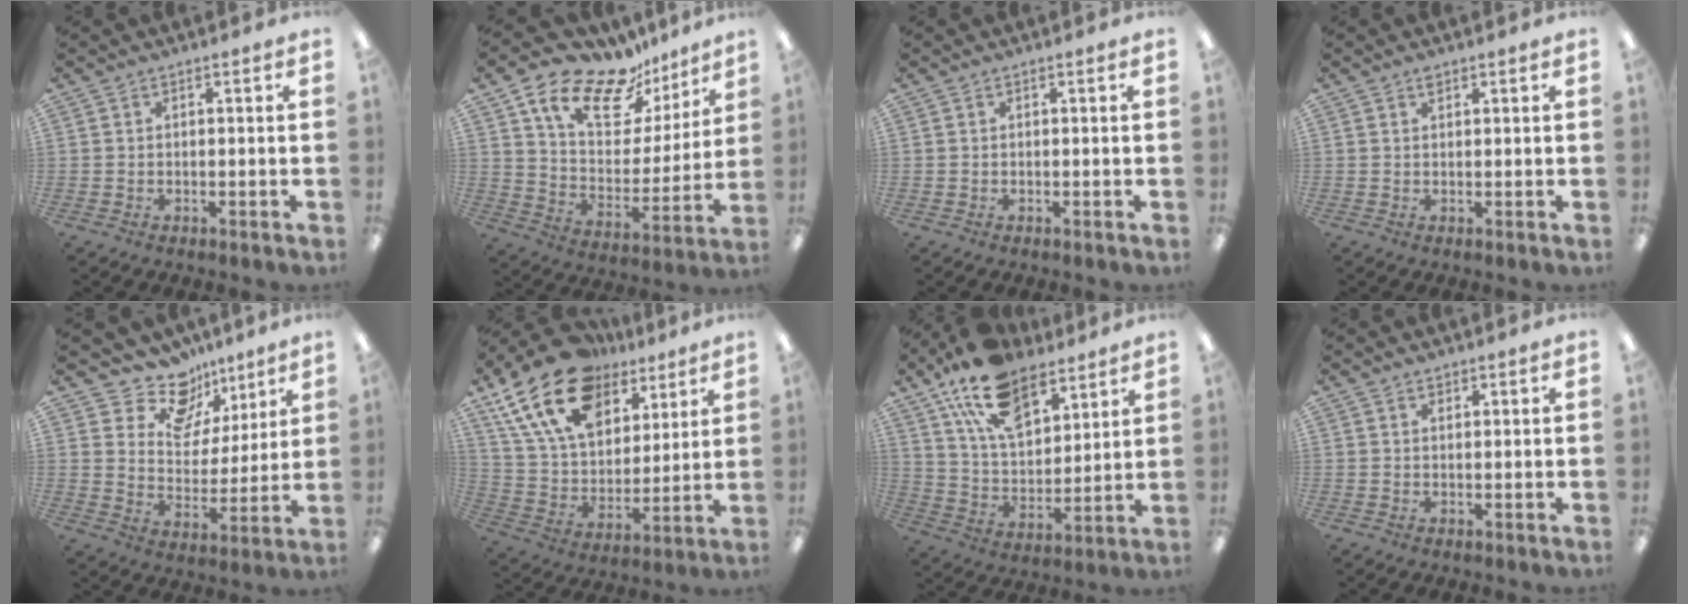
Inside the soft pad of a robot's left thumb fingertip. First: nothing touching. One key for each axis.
{"total": 17.2, "fx": 12.8, "fy": 8.2, "fz": 8.1, "tx": -0.152, "ty": -0.084, "tz": 0.225}
{"total": 0.0}
{"total": 1.2, "fx": 0.9, "fy": 0.6, "fz": 0.5, "tx": -0.004, "ty": -0.003, "tz": 0.015}
{"total": 12.7, "fx": 9.6, "fy": 7.6, "fz": 3.6, "tx": -0.071, "ty": -0.068, "tz": 0.180}
{"total": 22.2, "fx": 13.4, "fy": 13.0, "fz": 12.1, "tx": -0.238, "ty": -0.057, "tz": 0.244}
{"total": 18.4, "fx": 12.3, "fy": 9.5, "fz": 9.7, "tx": -0.181, "ty": -0.053, "tz": 0.225}
{"total": 1.0, "fx": 0.8, "fy": 0.5, "fz": 0.2, "tx": 0.003, "ty": -0.003, "tz": 0.014}